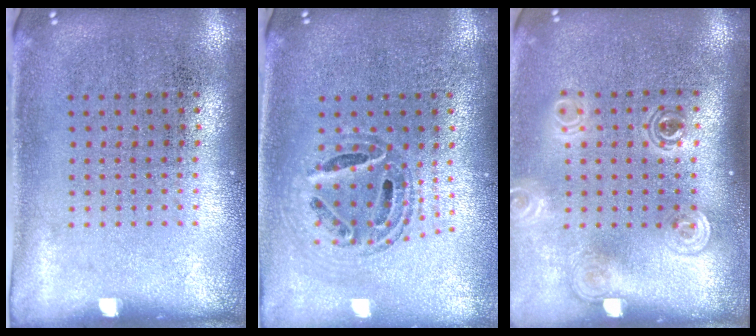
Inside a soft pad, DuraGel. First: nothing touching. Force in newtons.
{"total": 0.9, "press": 0.9, "slide": 0.1}
{"total": 1.9, "press": 1.4, "slide": 1.2}